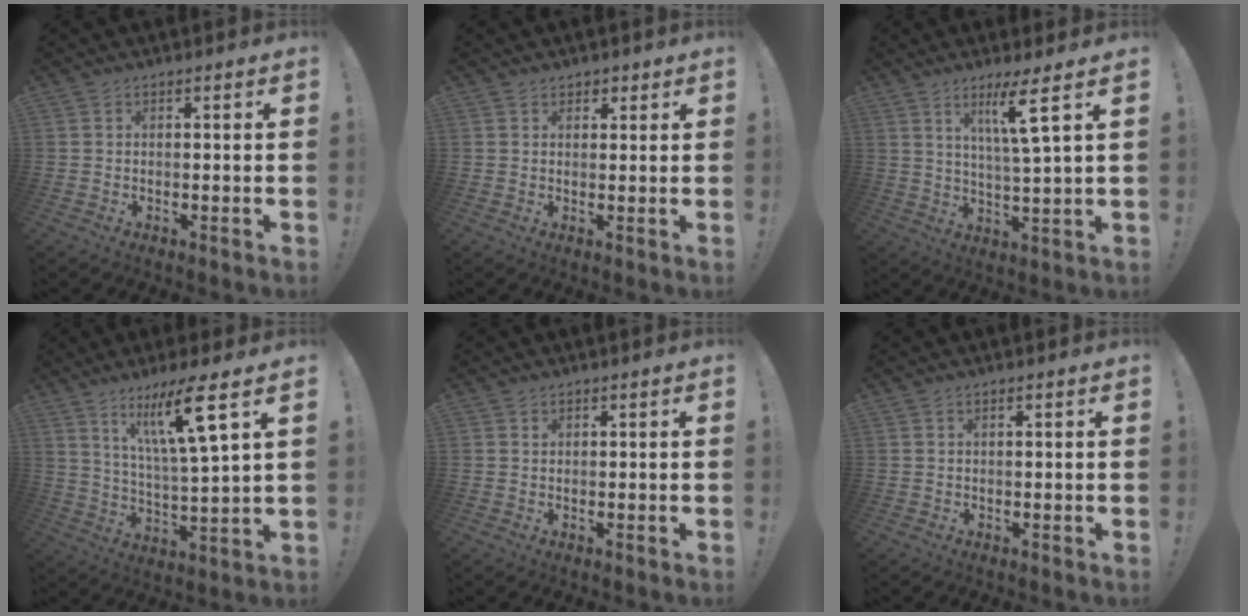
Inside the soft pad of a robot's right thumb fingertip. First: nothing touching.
{"total": 2.1, "force": [1.4, 1.5, 0.3], "torque": [0.011, -0.009, 0.022]}
{"total": 9.1, "force": [4.7, -0.4, 7.7], "torque": [-0.127, -0.020, 0.068]}
{"total": 14.9, "force": [8.2, 1.3, 12.4], "torque": [-0.212, -0.042, 0.120]}
{"total": 0.6, "force": [0.4, 0.4, 0.2], "torque": [-0.002, -0.002, 0.008]}
{"total": 0.9, "force": [0.3, -0.2, 0.8], "torque": [-0.009, -0.003, 0.003]}